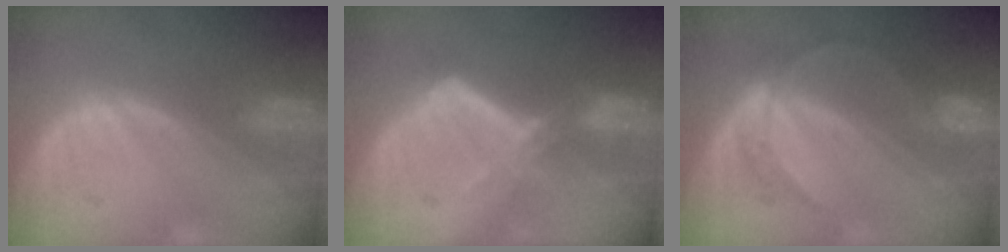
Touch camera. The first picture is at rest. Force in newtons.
{"total": 5.8, "press": 5.1, "slide": 2.9}
{"total": 4.8, "press": 4.6, "slide": 1.1}